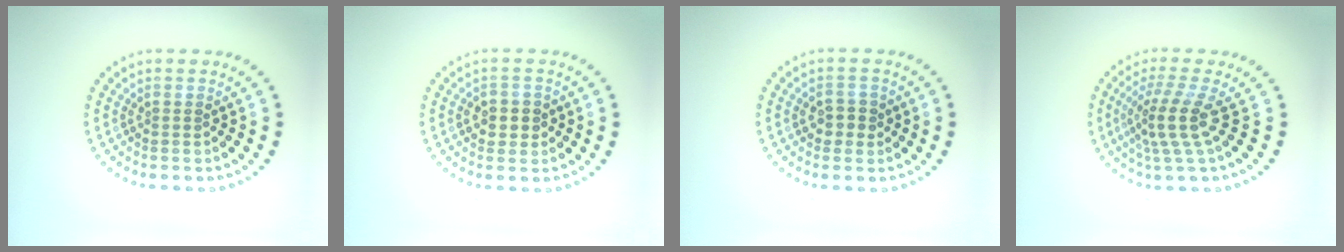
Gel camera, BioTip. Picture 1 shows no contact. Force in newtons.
{"total": 2.3, "press": 2.3, "slide": 0.5}
{"total": 1.9, "press": 1.8, "slide": 0.4}
{"total": 3.8, "press": 2.7, "slide": 2.6}